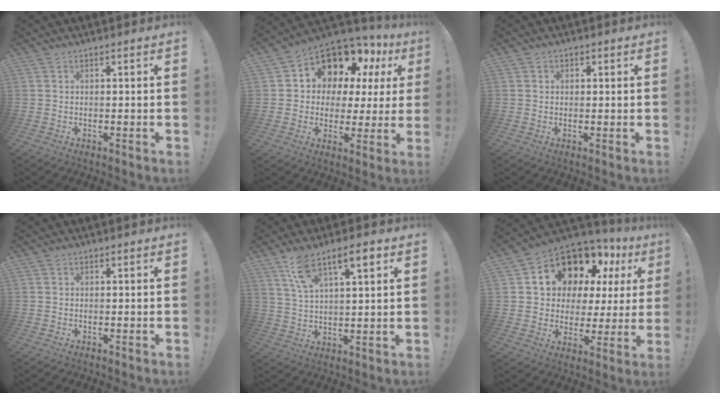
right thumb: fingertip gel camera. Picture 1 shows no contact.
{"total": 12.4, "force": [7.9, 7.6, 5.8], "torque": [-0.094, -0.066, 0.146]}
{"total": 1.2, "force": [0.1, 1.1, 0.3], "torque": [-0.002, 0.004, 0.001]}
{"total": 0.0}
{"total": 10.1, "force": [6.3, 3.5, 7.1], "torque": [-0.123, -0.016, 0.112]}
{"total": 13.7, "force": [8.8, 8.7, 5.8], "torque": [-0.103, -0.063, 0.173]}